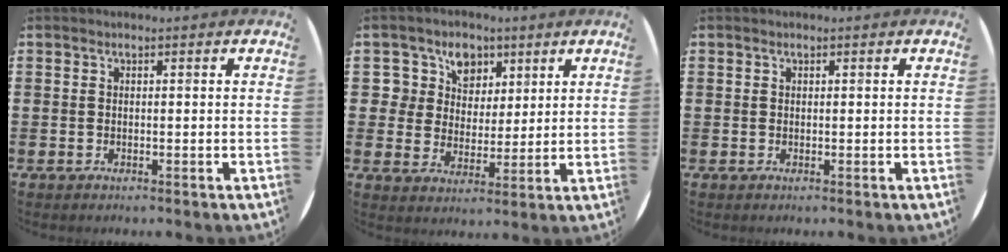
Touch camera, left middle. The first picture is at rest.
{"total": 6.4, "force": [3.8, 5.0, 1.2], "torque": [-0.034, 0.002, 0.066]}
{"total": 0.0}